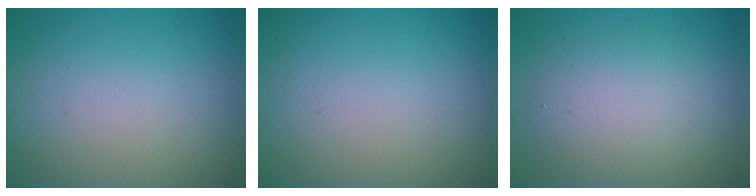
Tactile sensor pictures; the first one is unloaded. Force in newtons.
{"total": 0.0}
{"total": 4.4, "press": 4.4, "slide": 0.4}